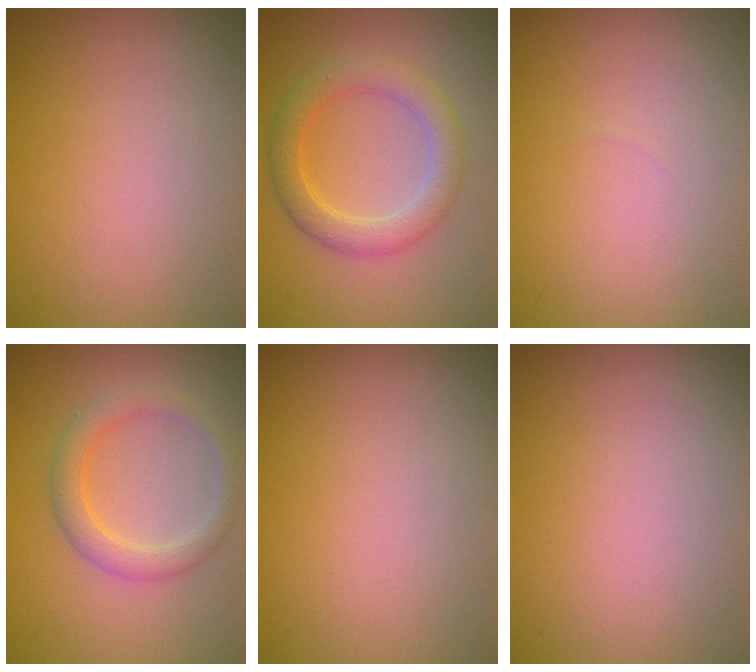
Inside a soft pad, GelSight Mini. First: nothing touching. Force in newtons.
{"total": 3.6, "press": 3.6, "slide": 0.1}
{"total": 0.0}
{"total": 2.7, "press": 2.7, "slide": 0.1}
{"total": 0.0}
{"total": 0.0}